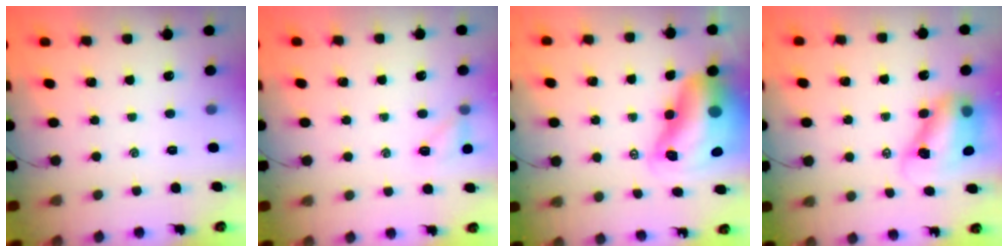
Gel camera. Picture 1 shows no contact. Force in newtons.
{"total": 6.3, "press": 6.2, "slide": 1.3}
{"total": 16.4, "press": 15.7, "slide": 4.8}
{"total": 9.3, "press": 9.1, "slide": 2.3}